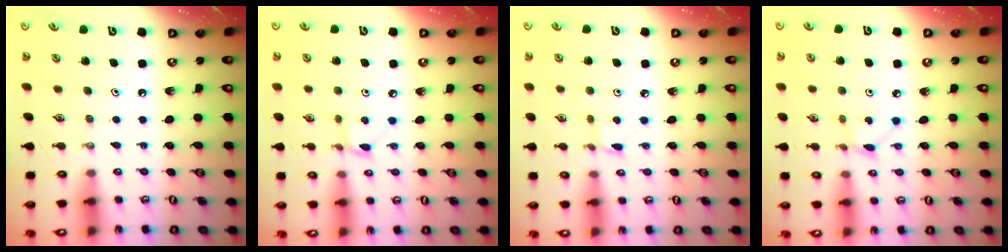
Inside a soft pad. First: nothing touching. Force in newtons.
{"total": 3.9, "press": 3.8, "slide": 0.6}
{"total": 1.9, "press": 1.9, "slide": 0.2}
{"total": 2.2, "press": 2.2, "slide": 0.1}